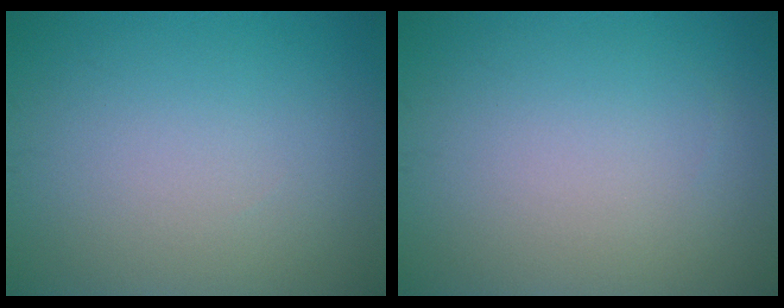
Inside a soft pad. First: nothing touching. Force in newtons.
{"total": 0.0}